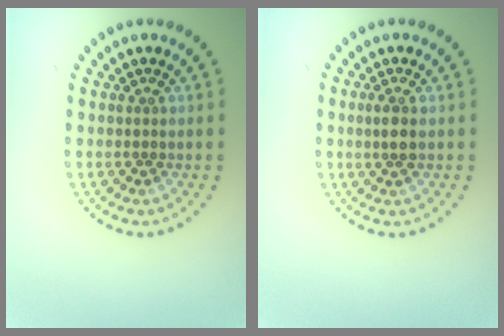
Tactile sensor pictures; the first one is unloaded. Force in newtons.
{"total": 1.6, "press": 1.4, "slide": 0.7}